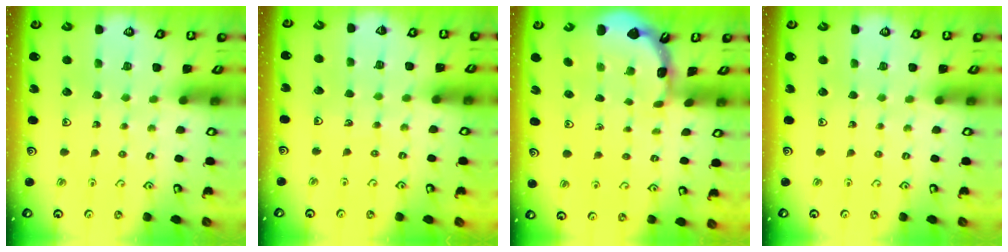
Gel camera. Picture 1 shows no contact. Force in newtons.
{"total": 3.4, "press": 3.4, "slide": 0.7}
{"total": 1.6, "press": 1.6, "slide": 0.1}
{"total": 0.0}